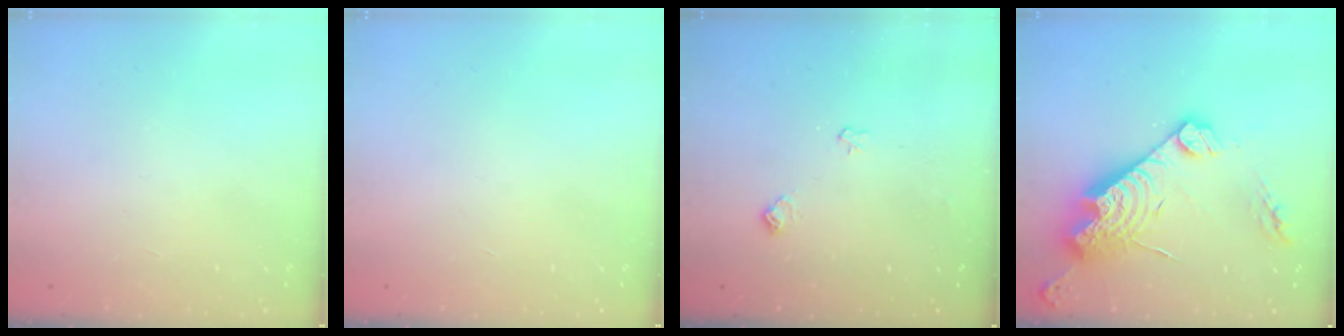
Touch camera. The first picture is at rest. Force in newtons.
{"total": 0.0}
{"total": 6.2, "press": 6.2, "slide": 0.7}
{"total": 19.8, "press": 19.7, "slide": 1.8}